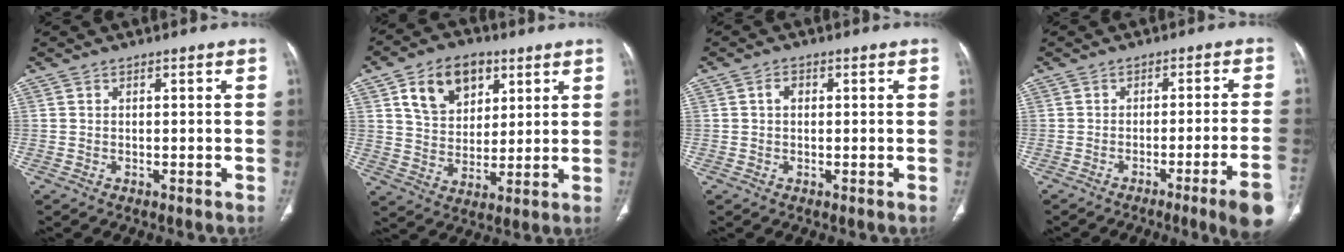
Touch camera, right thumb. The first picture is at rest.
{"total": 12.6, "force": [5.7, 8.7, 7.1], "torque": [-0.083, -0.018, 0.104]}
{"total": 1.4, "force": [0.2, 0.9, 1.0], "torque": [-0.017, 0.006, 0.000]}
{"total": 9.7, "force": [-5.3, -0.9, 8.1], "torque": [-0.114, 0.015, -0.075]}